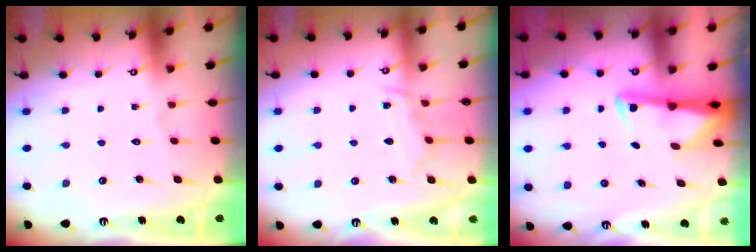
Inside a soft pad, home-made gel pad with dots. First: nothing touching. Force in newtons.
{"total": 6.1, "press": 6.1, "slide": 0.8}
{"total": 3.0, "press": 2.9, "slide": 0.6}